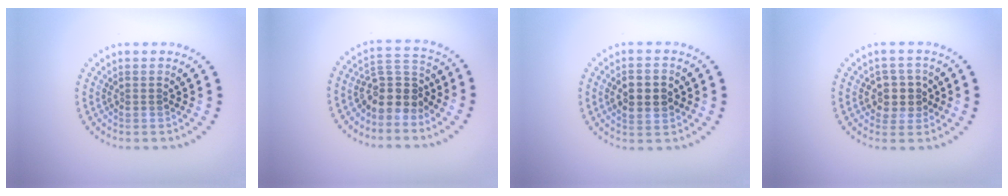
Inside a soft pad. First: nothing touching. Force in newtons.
{"total": 4.0, "press": 3.5, "slide": 1.9}
{"total": 4.2, "press": 4.2, "slide": 0.1}
{"total": 2.9, "press": 2.7, "slide": 1.2}